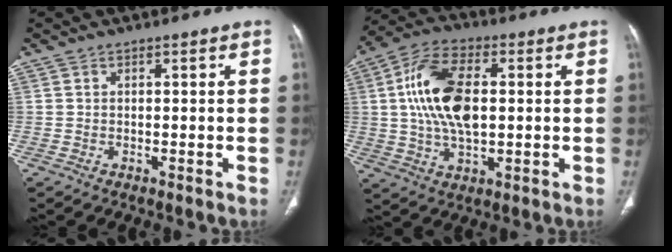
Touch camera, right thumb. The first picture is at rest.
{"total": 15.2, "force": [1.7, 8.0, 12.8], "torque": [-0.248, 0.012, 0.031]}